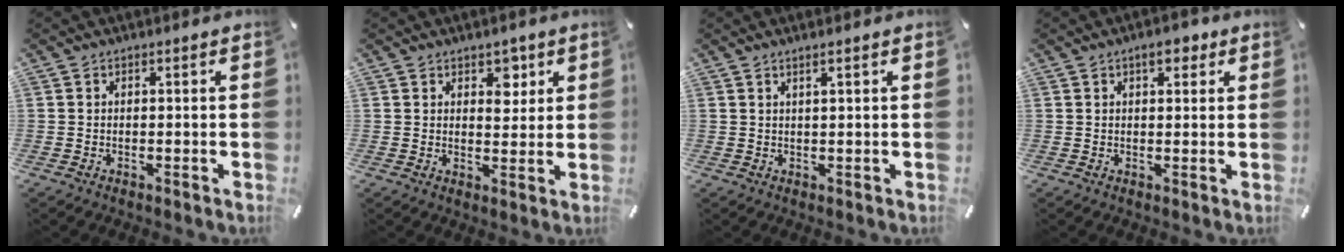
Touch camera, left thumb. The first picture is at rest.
{"total": 4.9, "force": [2.6, 3.4, 2.4], "torque": [-0.008, -0.012, 0.036]}
{"total": 1.6, "force": [1.0, -0.1, 1.2], "torque": [-0.024, -0.002, 0.017]}
{"total": 4.4, "force": [2.1, 2.1, 3.2], "torque": [-0.036, -0.005, 0.028]}